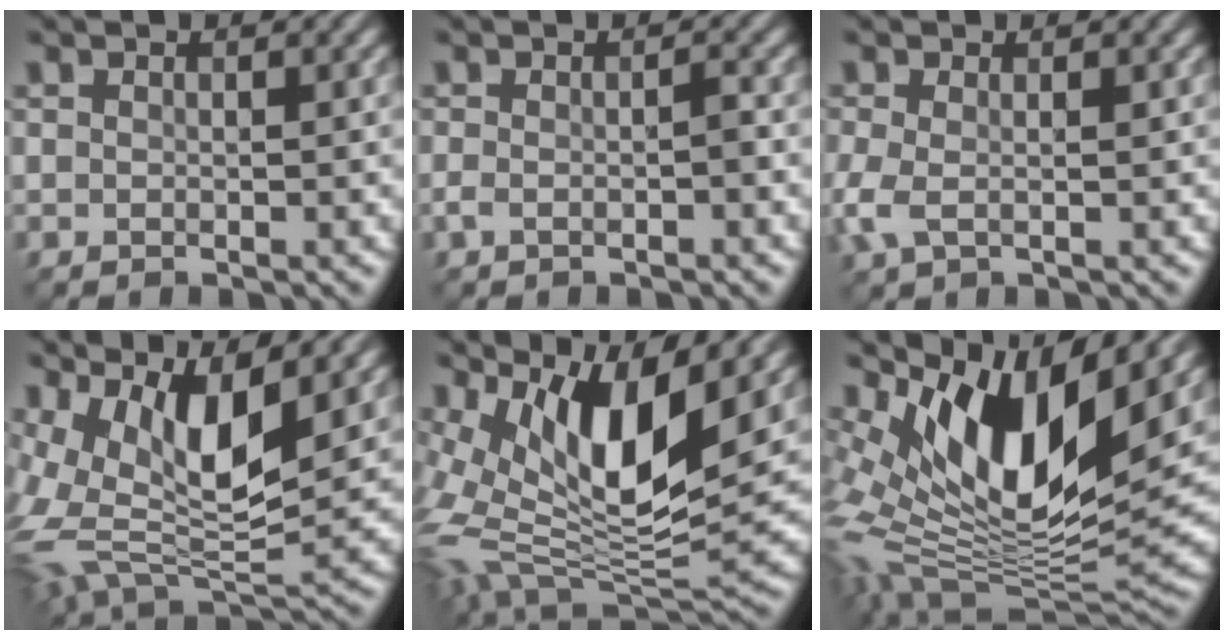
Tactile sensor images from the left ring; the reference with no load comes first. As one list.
[{"total": 1.5, "force": [-0.7, 0.5, 1.3], "torque": [-0.027, 0.001, -0.015]}, {"total": 2.7, "force": [-0.3, 1.5, 2.2], "torque": [-0.063, -0.005, -0.009]}, {"total": 10.2, "force": [3.2, 4.2, 8.8], "torque": [-0.178, -0.006, 0.060]}, {"total": 12.2, "force": [4.5, 4.9, 10.2], "torque": [-0.199, -0.001, 0.084]}, {"total": 13.6, "force": [4.3, 5.7, 11.5], "torque": [-0.220, -0.010, 0.080]}]